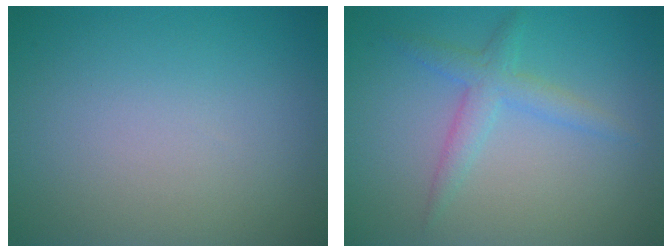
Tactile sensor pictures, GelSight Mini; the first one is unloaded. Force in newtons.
{"total": 3.4, "press": 3.4, "slide": 0.2}